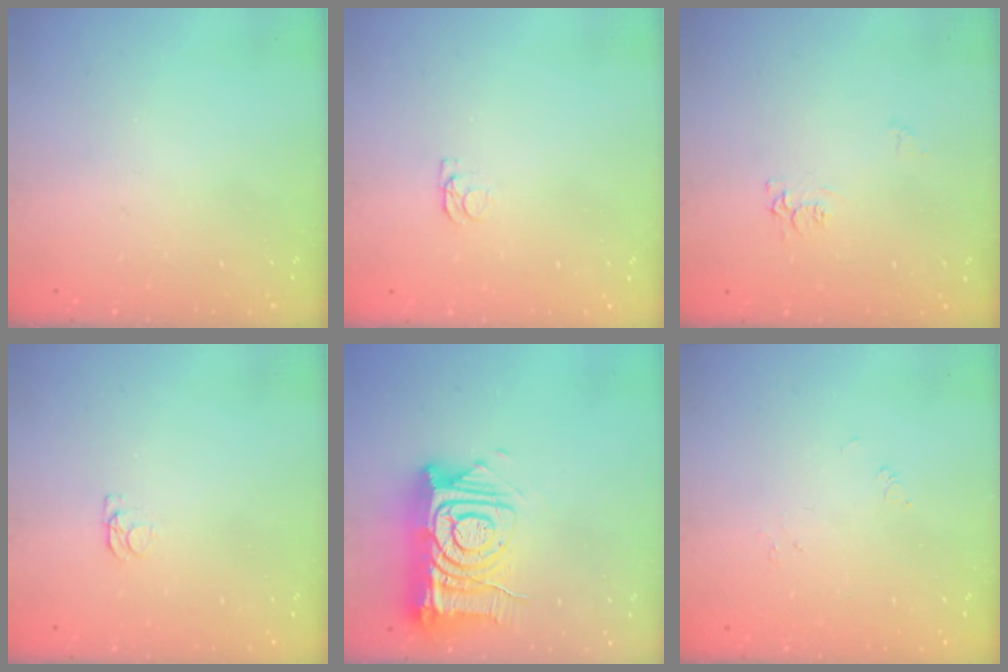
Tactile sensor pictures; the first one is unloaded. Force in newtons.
{"total": 1.2, "press": 1.1, "slide": 0.3}
{"total": 5.0, "press": 5.0, "slide": 0.7}
{"total": 1.2, "press": 1.1, "slide": 0.3}
{"total": 17.1, "press": 17.0, "slide": 1.9}
{"total": 0.0}